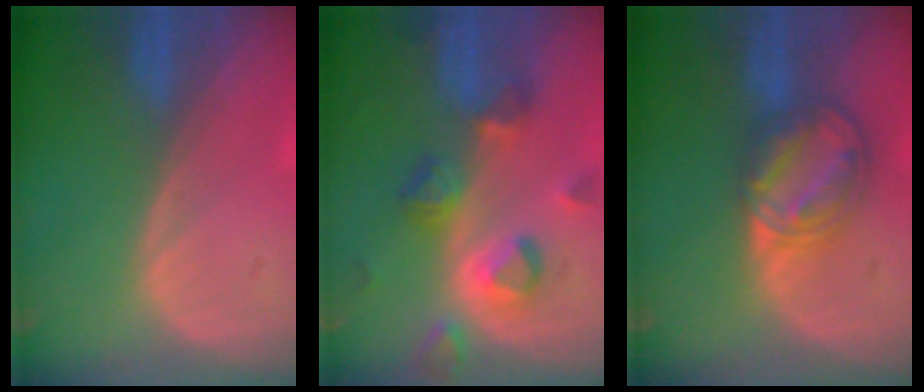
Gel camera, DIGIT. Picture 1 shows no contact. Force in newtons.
{"total": 7.5, "press": 7.4, "slide": 1.4}
{"total": 8.1, "press": 6.9, "slide": 4.2}